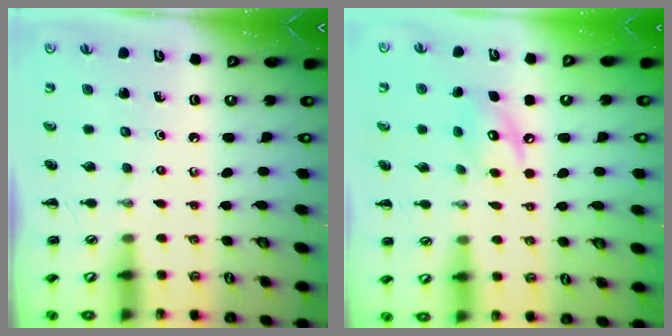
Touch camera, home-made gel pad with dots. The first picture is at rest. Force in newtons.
{"total": 8.4, "press": 8.3, "slide": 1.0}